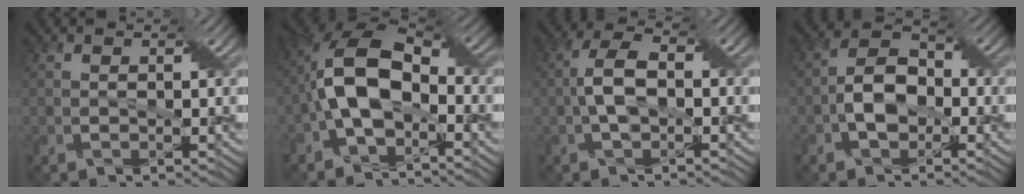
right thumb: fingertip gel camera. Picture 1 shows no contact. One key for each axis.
{"total": 10.6, "fx": -1.9, "fy": 6.0, "fz": 8.5, "tx": -0.164, "ty": 0.016, "tz": -0.052}
{"total": 4.8, "fx": -0.6, "fy": 2.3, "fz": 4.2, "tx": -0.091, "ty": 0.012, "tz": -0.015}
{"total": 5.2, "fx": -1.7, "fy": 3.5, "fz": 3.5, "tx": -0.060, "ty": 0.009, "tz": -0.040}